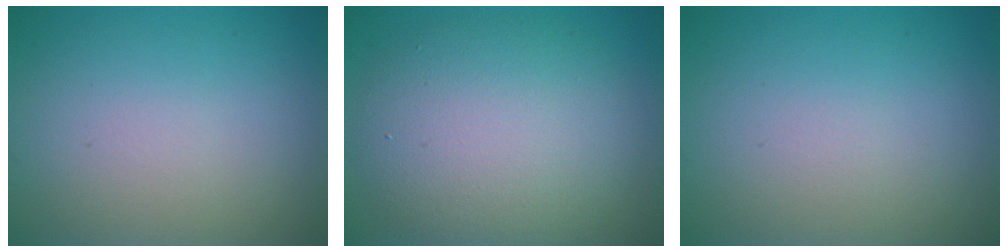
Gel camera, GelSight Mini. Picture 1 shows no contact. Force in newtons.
{"total": 8.5, "press": 8.5, "slide": 0.3}
{"total": 0.0}